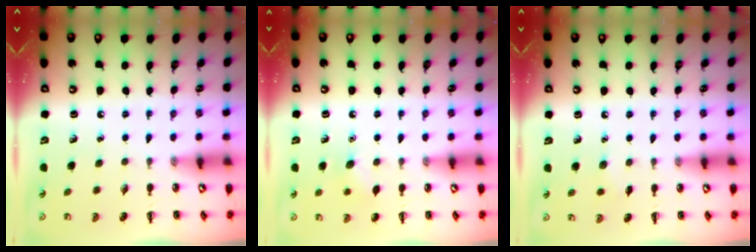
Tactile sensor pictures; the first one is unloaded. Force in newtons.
{"total": 7.0, "press": 6.7, "slide": 1.9}
{"total": 4.0, "press": 3.8, "slide": 1.0}